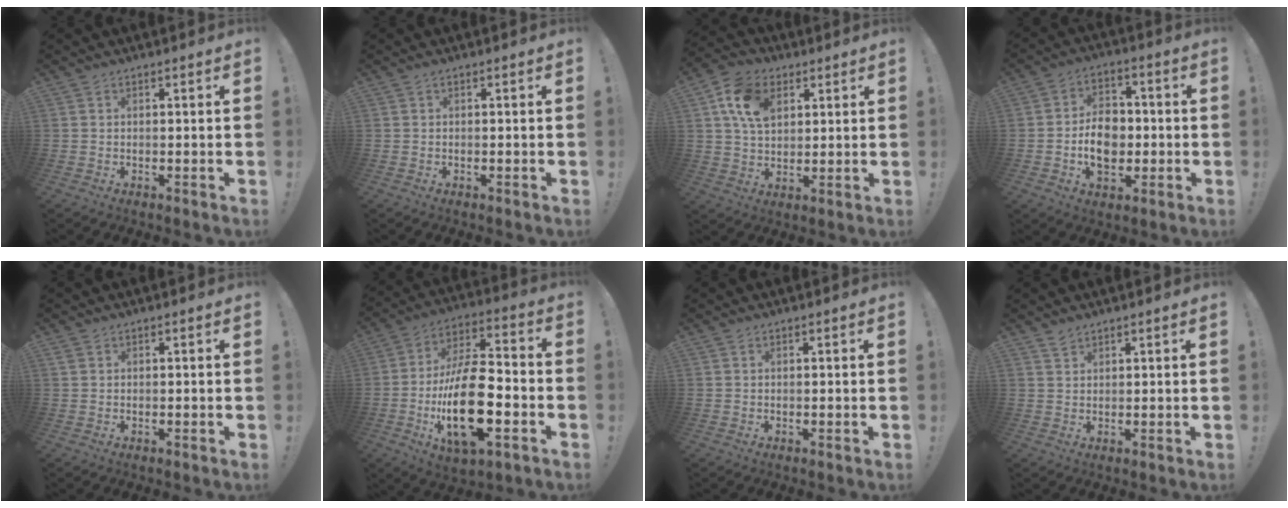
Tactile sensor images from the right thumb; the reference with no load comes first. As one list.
[{"total": 0.0}, {"total": 13.1, "force": [5.3, 9.1, 7.8], "torque": [-0.133, 0.003, 0.106]}, {"total": 11.1, "force": [-1.3, 8.5, 7.0], "torque": [-0.116, 0.012, -0.022]}, {"total": 0.8, "force": [0.5, 0.7, -0.1], "torque": [0.000, 0.003, 0.008]}, {"total": 22.4, "force": [-5.7, 9.9, 19.3], "torque": [-0.362, 0.019, -0.094]}, {"total": 0.0}, {"total": 1.9, "force": [1.7, 0.5, 0.6], "torque": [-0.004, -0.013, 0.030]}]